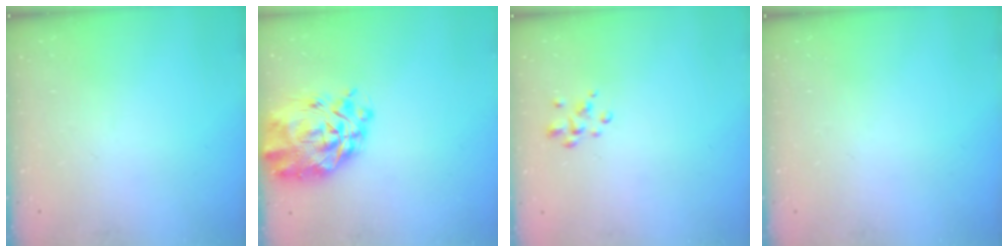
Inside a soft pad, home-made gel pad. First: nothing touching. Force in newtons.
{"total": 10.8, "press": 10.1, "slide": 4.0}
{"total": 2.6, "press": 2.5, "slide": 0.5}
{"total": 0.0}